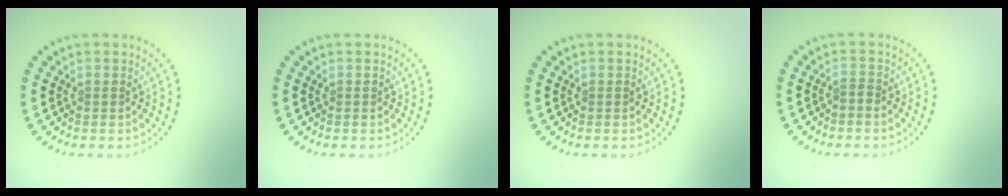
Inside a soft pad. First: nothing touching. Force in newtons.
{"total": 0.0}
{"total": 0.0}
{"total": 0.6, "press": 0.3, "slide": 0.5}